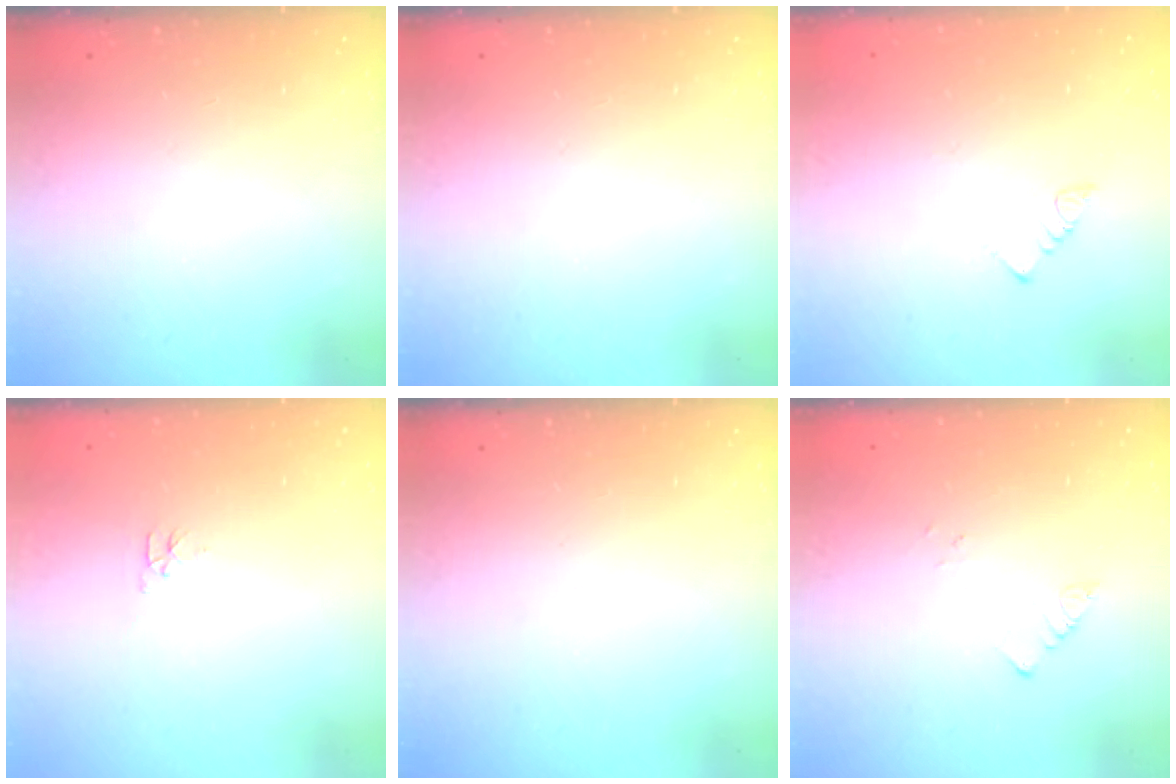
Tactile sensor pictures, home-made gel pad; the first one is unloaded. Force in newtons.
{"total": 0.0}
{"total": 3.0, "press": 3.0, "slide": 0.2}
{"total": 2.8, "press": 2.7, "slide": 0.4}
{"total": 0.0}
{"total": 1.8, "press": 1.8, "slide": 0.2}